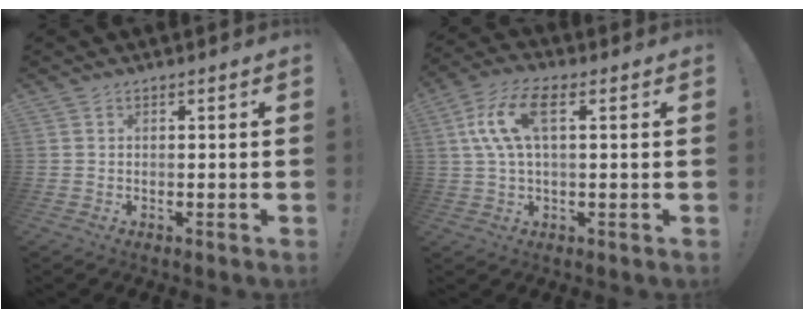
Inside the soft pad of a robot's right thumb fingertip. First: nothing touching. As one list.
[{"total": 12.0, "force": [3.0, 5.5, 10.3], "torque": [-0.218, 0.007, 0.055]}]